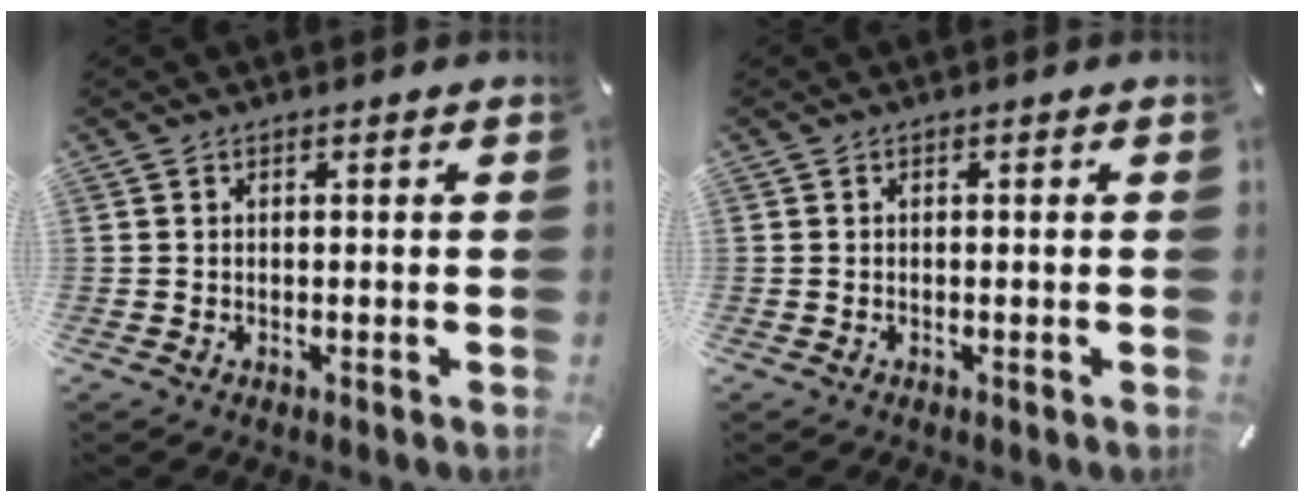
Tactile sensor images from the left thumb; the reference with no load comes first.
{"total": 0.0}